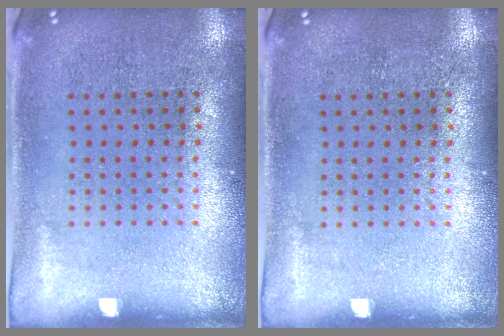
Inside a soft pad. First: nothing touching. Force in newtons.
{"total": 0.0}